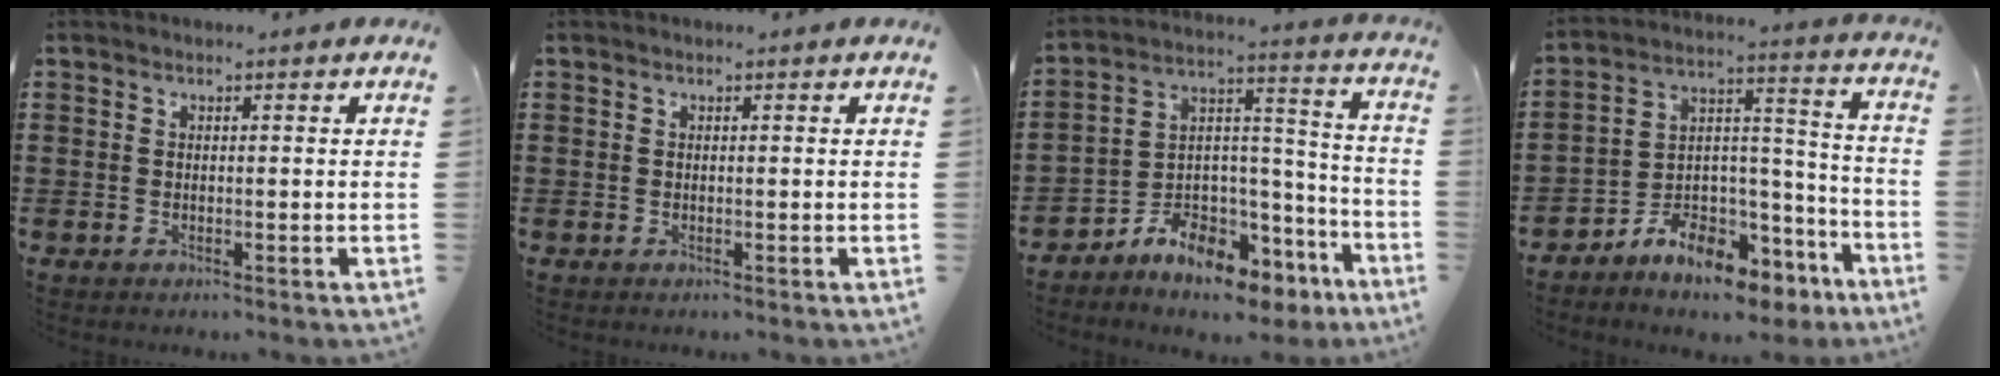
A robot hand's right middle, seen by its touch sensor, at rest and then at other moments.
{"total": 0.0}
{"total": 7.9, "force": [-6.8, 3.5, 1.8], "torque": [-0.034, 0.015, -0.125]}
{"total": 8.2, "force": [-7.0, 3.4, 2.4], "torque": [-0.040, 0.020, -0.131]}